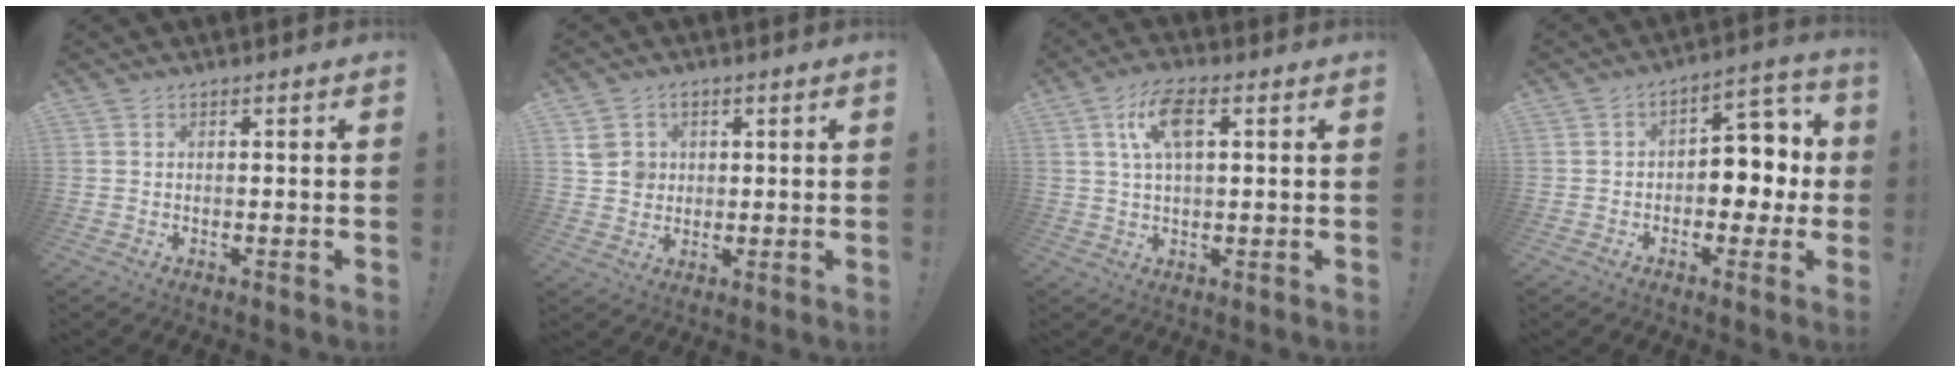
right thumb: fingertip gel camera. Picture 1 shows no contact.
{"total": 5.8, "force": [1.8, 5.3, 1.6], "torque": [-0.018, -0.004, 0.036]}
{"total": 9.5, "force": [3.0, 4.4, 7.9], "torque": [-0.141, 0.011, 0.055]}
{"total": 8.4, "force": [-0.9, 6.8, 4.9], "torque": [-0.050, 0.007, -0.012]}